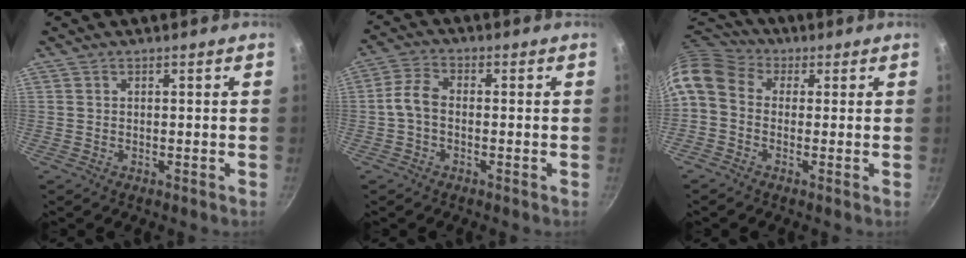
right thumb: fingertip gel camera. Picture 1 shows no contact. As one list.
[{"total": 4.6, "force": [-0.8, 2.5, 3.8], "torque": [-0.086, 0.021, -0.028]}, {"total": 9.9, "force": [0.7, 7.7, 6.3], "torque": [-0.123, 0.034, -0.007]}]